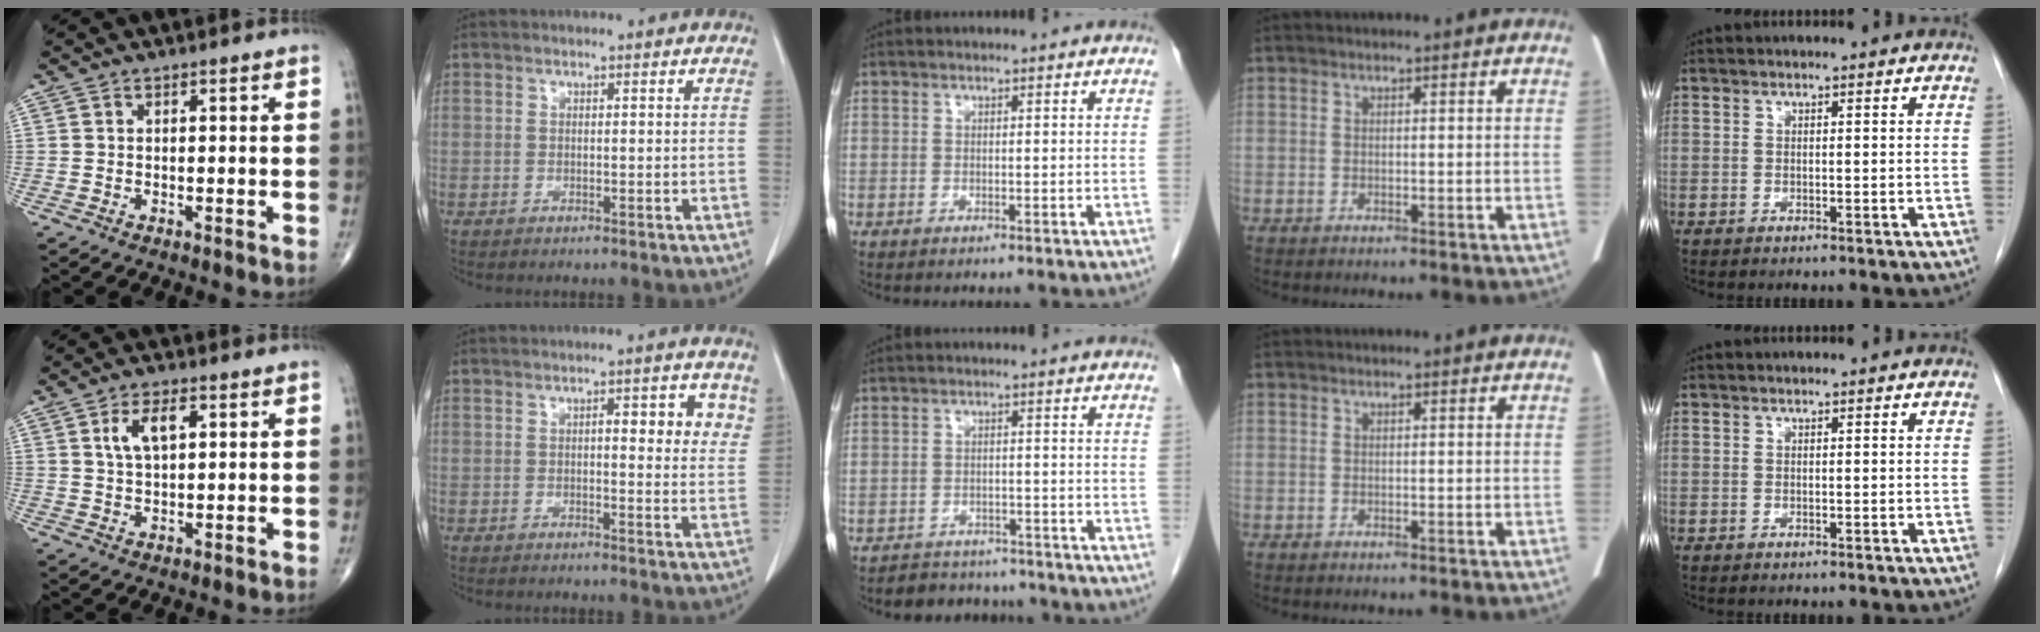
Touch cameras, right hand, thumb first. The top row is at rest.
{"thumb": {"total": 5.7, "force": [1.8, 2.6, 4.7], "torque": [-0.087, 0.003, 0.035]}, "index": {"total": 6.0, "force": [2.1, 1.8, 5.3], "torque": [-0.059, 0.004, 0.020]}, "middle": {"total": 5.9, "force": [-5.3, 2.5, 0.3], "torque": [0.003, 0.008, -0.069]}}